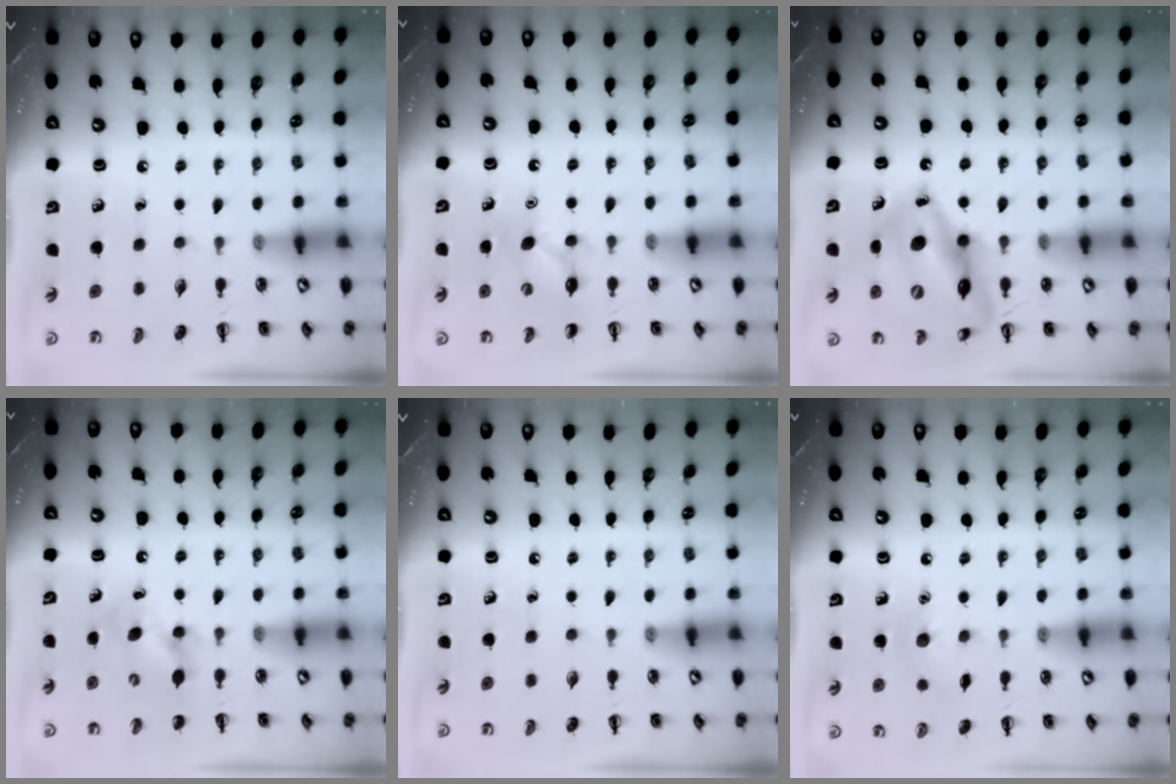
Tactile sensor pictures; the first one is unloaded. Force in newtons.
{"total": 5.9, "press": 5.8, "slide": 1.1}
{"total": 16.3, "press": 15.7, "slide": 4.3}
{"total": 5.5, "press": 5.4, "slide": 1.2}
{"total": 0.0}
{"total": 6.1, "press": 6.0, "slide": 1.3}